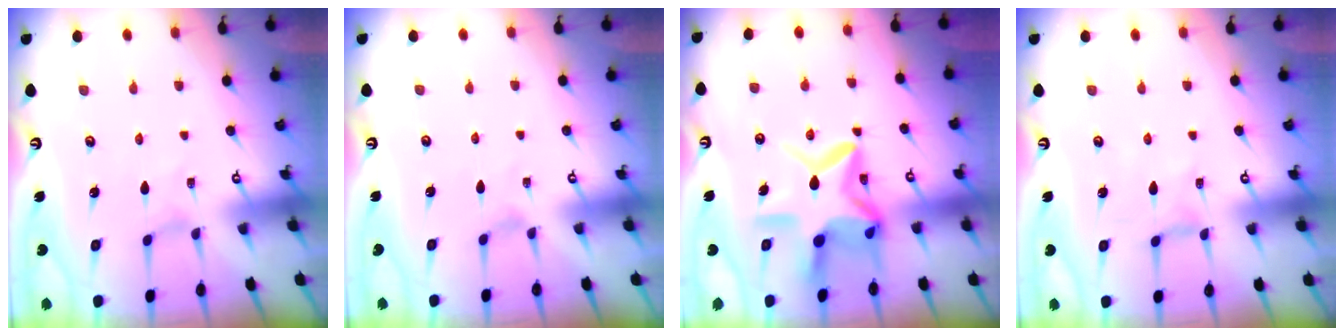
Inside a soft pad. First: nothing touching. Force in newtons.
{"total": 0.0}
{"total": 15.2, "press": 15.1, "slide": 1.1}
{"total": 0.6, "press": 0.6, "slide": 0.2}